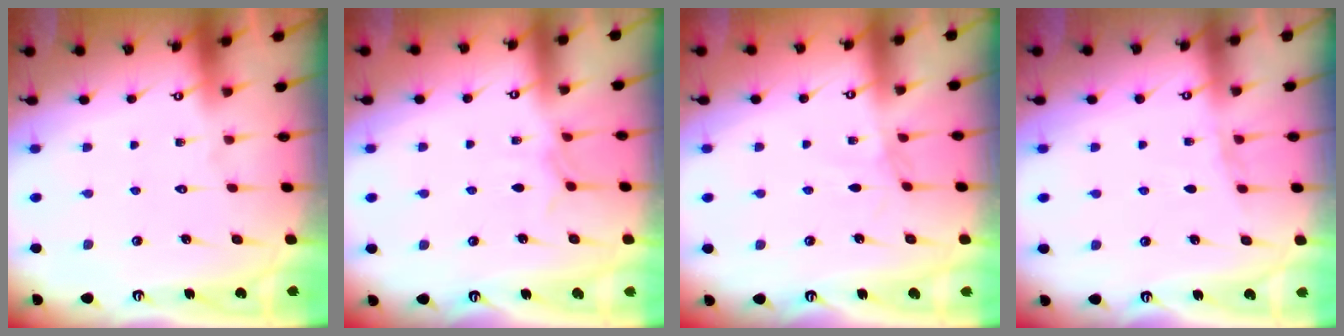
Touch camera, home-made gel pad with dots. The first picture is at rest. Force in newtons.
{"total": 3.8, "press": 3.7, "slide": 0.6}
{"total": 0.0}
{"total": 2.9, "press": 2.8, "slide": 0.7}